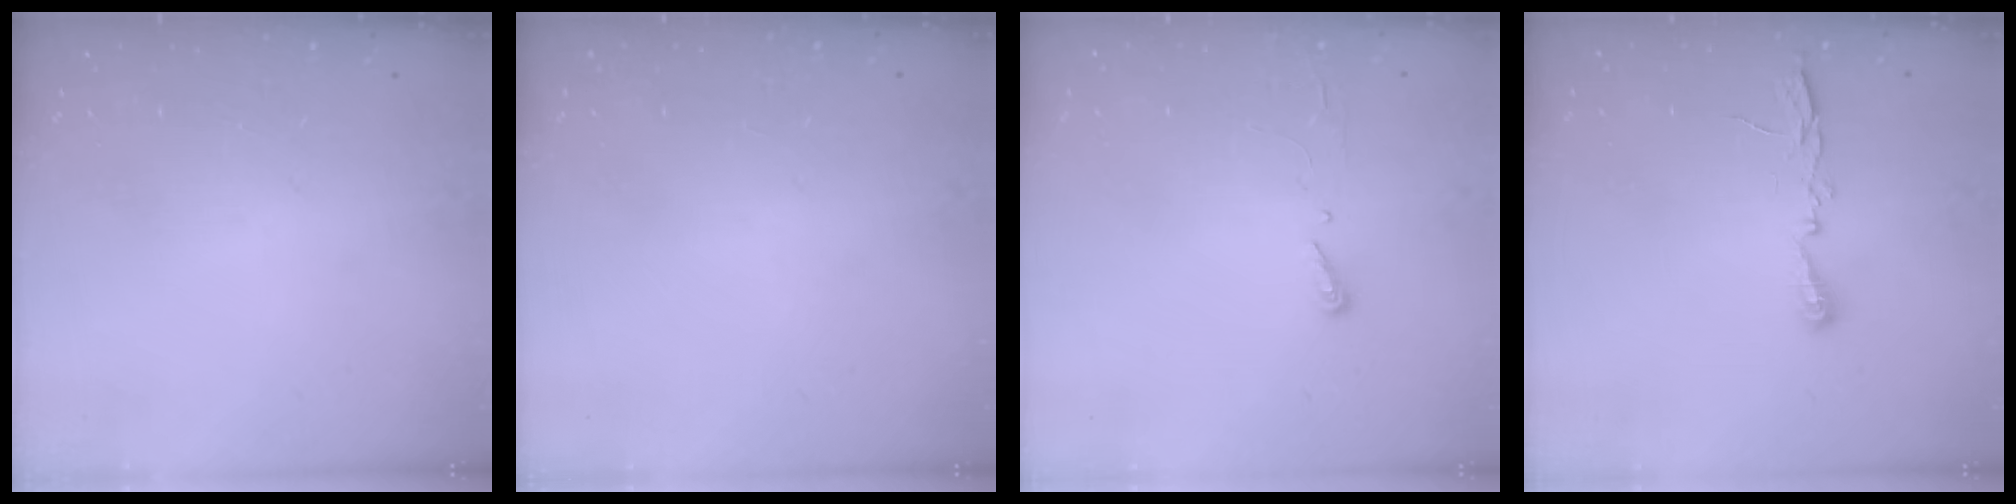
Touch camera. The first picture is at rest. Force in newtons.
{"total": 1.1, "press": 0.8, "slide": 0.7}
{"total": 2.9, "press": 2.9, "slide": 0.4}
{"total": 5.2, "press": 5.1, "slide": 0.8}